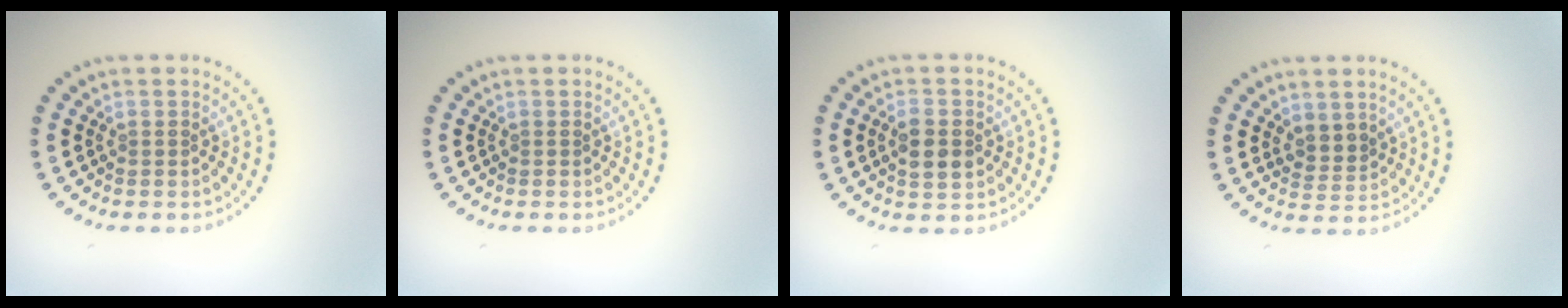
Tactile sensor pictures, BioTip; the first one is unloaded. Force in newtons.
{"total": 0.0}
{"total": 2.6, "press": 2.6, "slide": 0.2}
{"total": 1.9, "press": 1.5, "slide": 1.2}